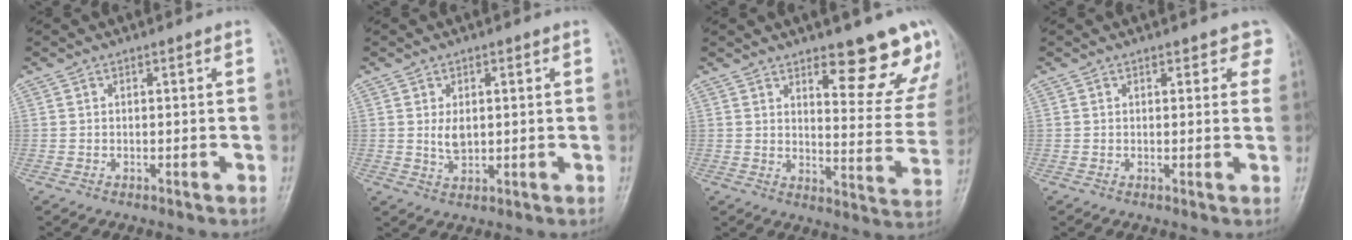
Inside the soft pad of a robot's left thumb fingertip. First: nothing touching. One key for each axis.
{"total": 3.6, "fx": 0.6, "fy": 2.3, "fz": 2.8, "tx": -0.041, "ty": -0.007, "tz": 0.015}
{"total": 15.0, "fx": 10.3, "fy": 4.8, "fz": 9.7, "tx": -0.062, "ty": -0.071, "tz": 0.134}
{"total": 4.2, "fx": 2.9, "fy": 2.2, "fz": 2.2, "tx": 0.017, "ty": -0.007, "tz": 0.025}